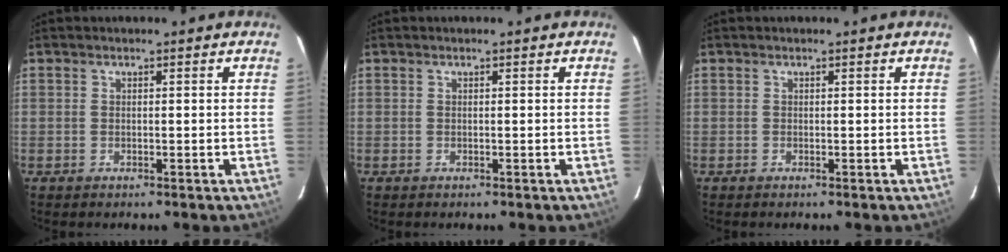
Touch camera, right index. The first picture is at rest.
{"total": 0.0}
{"total": 0.0}